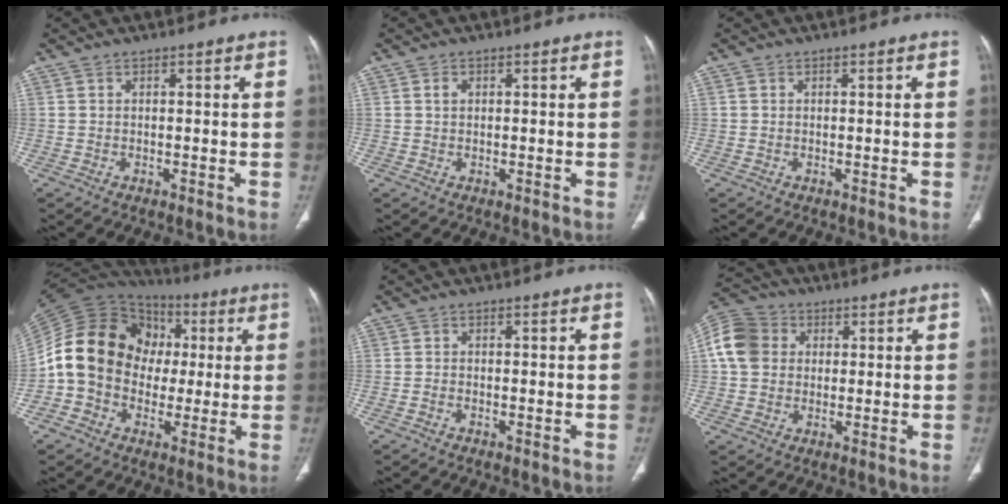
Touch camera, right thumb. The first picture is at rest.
{"total": 1.1, "force": [0.3, 0.7, 0.7], "torque": [-0.011, 0.001, 0.006]}
{"total": 0.0}
{"total": 18.2, "force": [0.1, 15.2, 10.0], "torque": [-0.169, 0.042, -0.001]}
{"total": 0.6, "force": [-0.5, 0.2, 0.2], "torque": [-0.008, 0.002, -0.013]}
{"total": 9.7, "force": [1.8, 8.1, 5.0], "torque": [-0.088, 0.018, 0.022]}